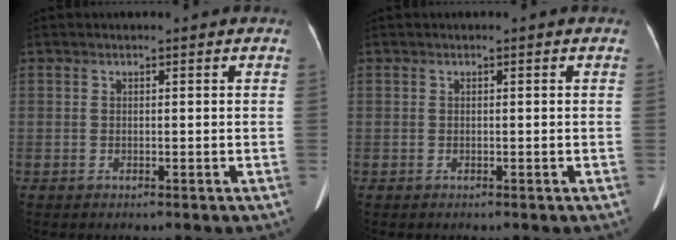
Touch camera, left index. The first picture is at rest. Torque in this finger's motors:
{"motor_torque": [-0.03, -0.15, 0.03, 0.02]}